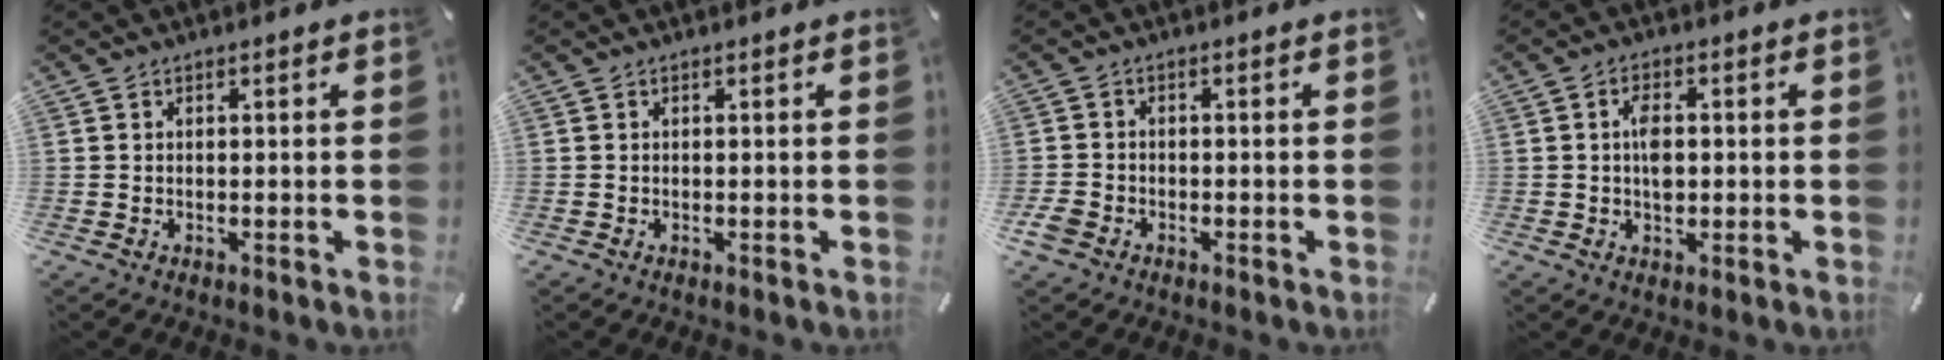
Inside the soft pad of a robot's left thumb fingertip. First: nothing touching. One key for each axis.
{"total": 0.0}
{"total": 3.2, "fx": -1.9, "fy": 2.2, "fz": 1.4, "tx": -0.033, "ty": 0.004, "tz": -0.037}
{"total": 4.2, "fx": 0.3, "fy": 2.5, "fz": 3.4, "tx": -0.061, "ty": 0.003, "tz": 0.002}